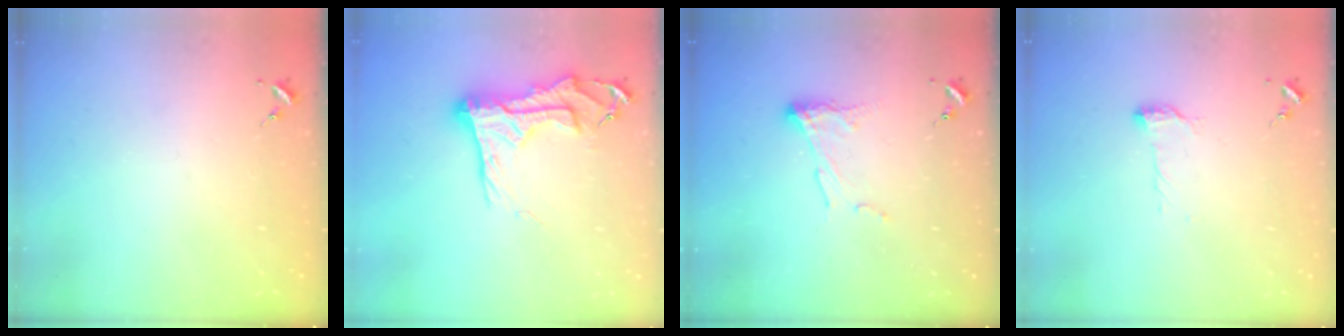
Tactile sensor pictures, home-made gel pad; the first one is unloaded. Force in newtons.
{"total": 16.3, "press": 16.3, "slide": 1.6}
{"total": 8.2, "press": 8.1, "slide": 0.4}
{"total": 7.1, "press": 7.1, "slide": 0.8}